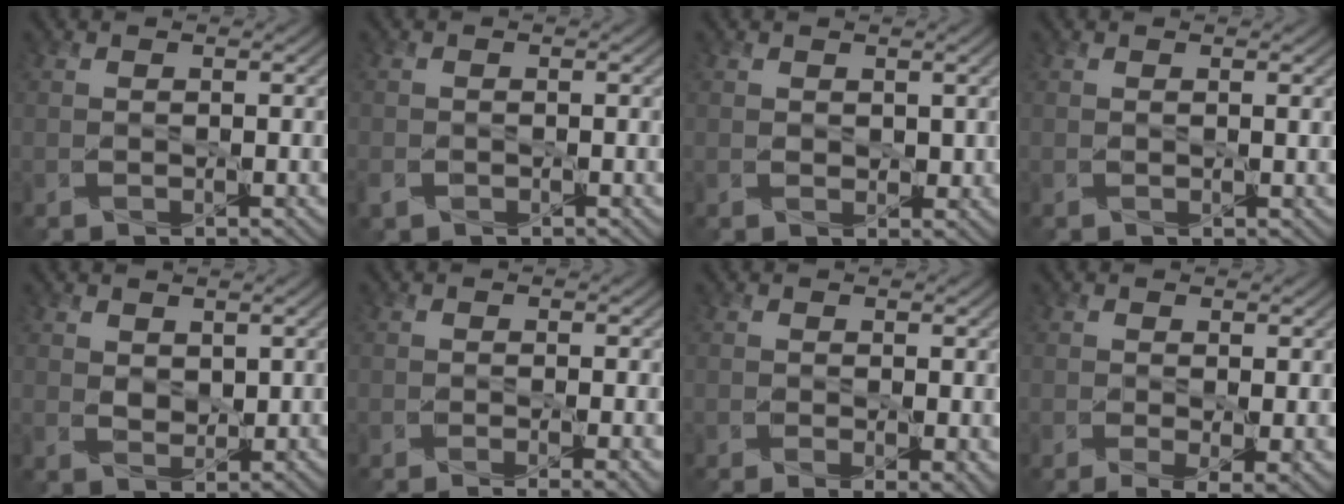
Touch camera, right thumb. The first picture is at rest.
{"total": 1.5, "force": [-0.8, 1.1, 0.7], "torque": [-0.020, -0.007, -0.020]}
{"total": 1.2, "force": [0.7, 0.8, 0.5], "torque": [-0.009, -0.006, 0.015]}
{"total": 0.7, "force": [0.4, 0.0, 0.6], "torque": [-0.008, -0.002, 0.004]}
{"total": 2.2, "force": [1.4, 1.4, 1.1], "torque": [-0.024, -0.006, 0.029]}
{"total": 3.1, "force": [-1.2, 0.6, 2.8], "torque": [-0.043, -0.006, -0.019]}
{"total": 2.8, "force": [-0.5, 0.8, 2.7], "torque": [-0.048, -0.009, -0.007]}
{"total": 2.7, "force": [-0.3, 0.7, 2.6], "torque": [-0.056, -0.011, -0.005]}